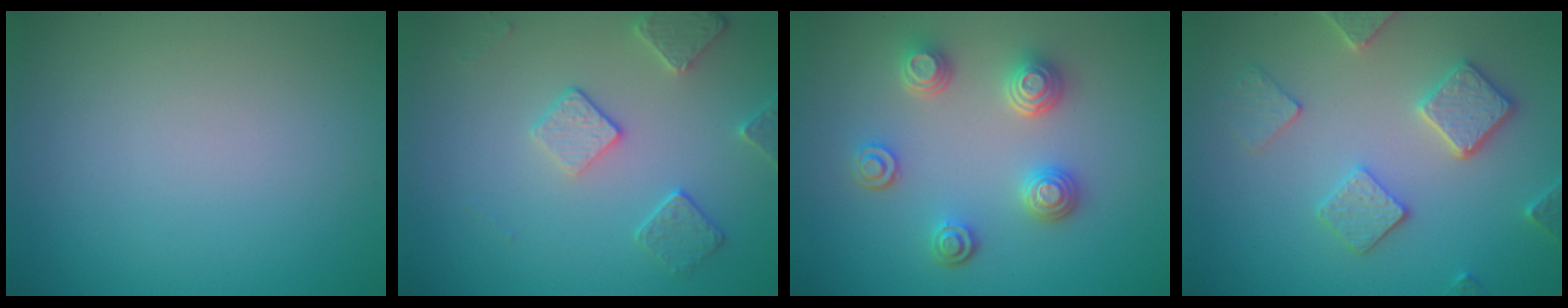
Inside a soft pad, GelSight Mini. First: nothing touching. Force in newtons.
{"total": 2.8, "press": 2.7, "slide": 0.7}
{"total": 4.0, "press": 3.3, "slide": 2.1}
{"total": 3.9, "press": 3.7, "slide": 1.3}